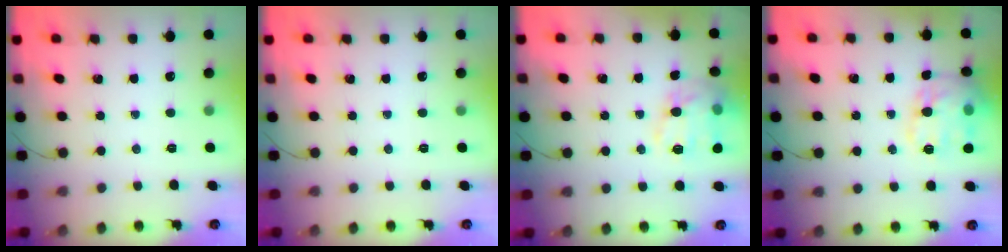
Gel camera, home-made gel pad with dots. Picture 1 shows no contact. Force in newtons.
{"total": 0.0}
{"total": 13.0, "press": 13.0, "slide": 0.9}
{"total": 17.3, "press": 17.3, "slide": 1.4}